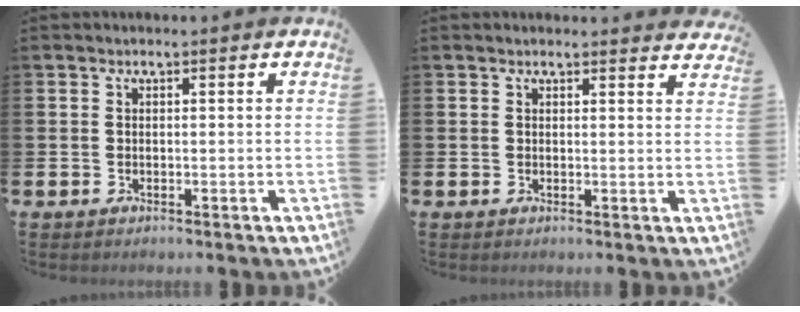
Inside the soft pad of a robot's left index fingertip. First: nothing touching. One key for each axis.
{"total": 1.6, "fx": 1.6, "fy": 0.1, "fz": 0.0, "tx": 0.007, "ty": -0.008, "tz": 0.028}